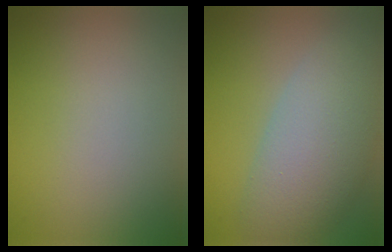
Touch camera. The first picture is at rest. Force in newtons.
{"total": 7.7, "press": 7.7, "slide": 0.5}